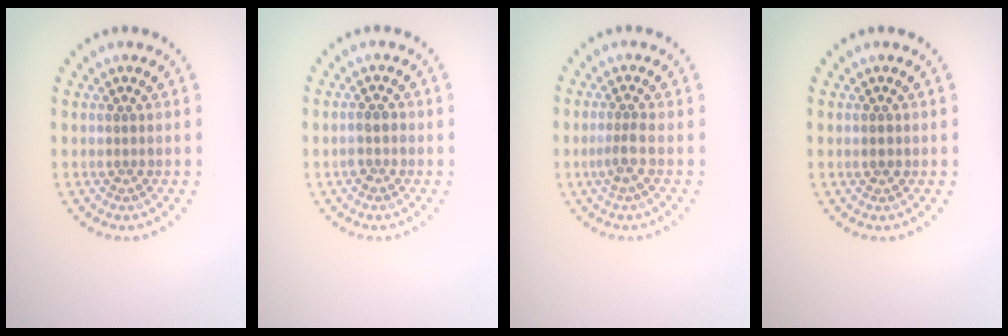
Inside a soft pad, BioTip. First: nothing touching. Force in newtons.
{"total": 1.3, "press": 1.3, "slide": 0.3}
{"total": 1.8, "press": 1.2, "slide": 1.3}
{"total": 0.7, "press": 0.7, "slide": 0.1}